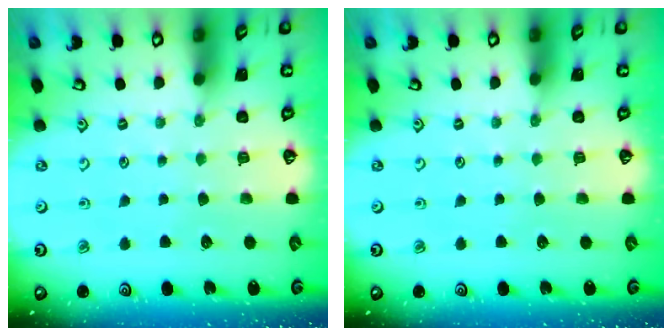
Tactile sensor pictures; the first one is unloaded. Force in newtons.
{"total": 0.0}